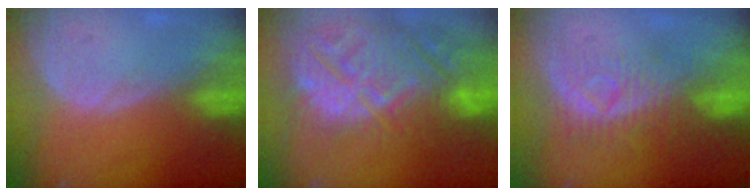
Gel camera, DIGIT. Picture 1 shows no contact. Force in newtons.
{"total": 15.3, "press": 13.1, "slide": 8.0}
{"total": 8.3, "press": 7.5, "slide": 3.7}